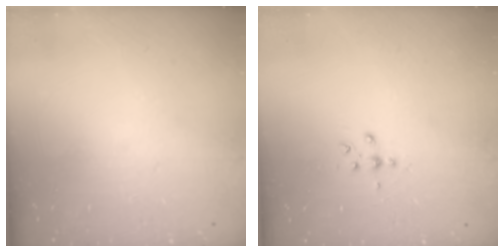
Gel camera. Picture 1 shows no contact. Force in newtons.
{"total": 5.2, "press": 4.8, "slide": 2.1}